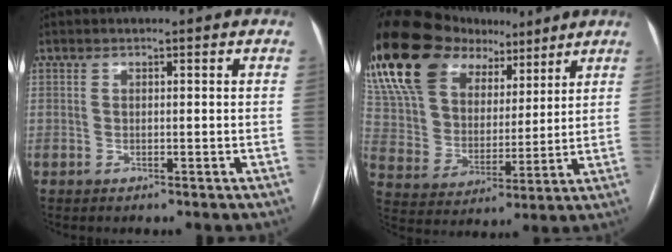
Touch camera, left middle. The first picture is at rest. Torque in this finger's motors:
{"motor_torque": [1.08, -1.06, 1.05, 0.21]}